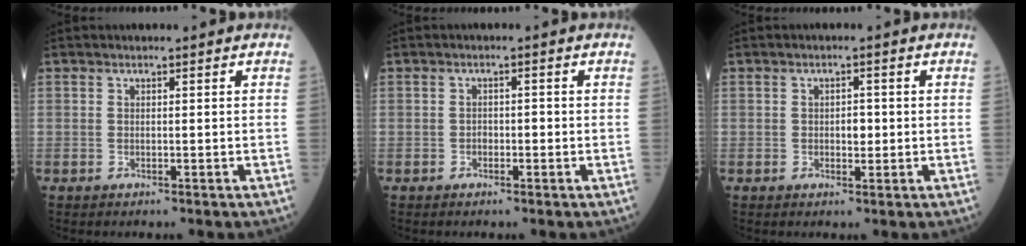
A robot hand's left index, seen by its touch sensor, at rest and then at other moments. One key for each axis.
{"total": 1.3, "fx": -0.7, "fy": 0.8, "fz": 0.7, "tx": -0.006, "ty": 0.000, "tz": -0.014}
{"total": 2.0, "fx": -0.4, "fy": 1.1, "fz": 1.6, "tx": -0.021, "ty": -0.002, "tz": -0.006}